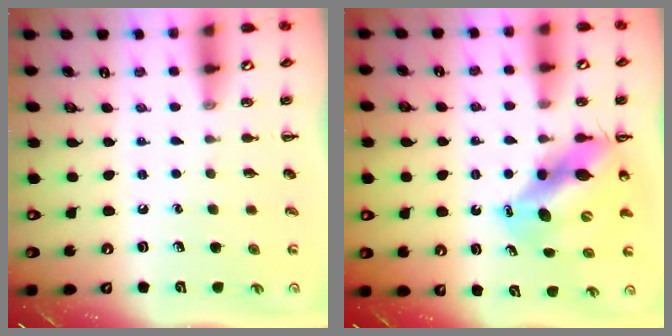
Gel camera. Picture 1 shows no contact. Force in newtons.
{"total": 11.9, "press": 11.4, "slide": 3.5}